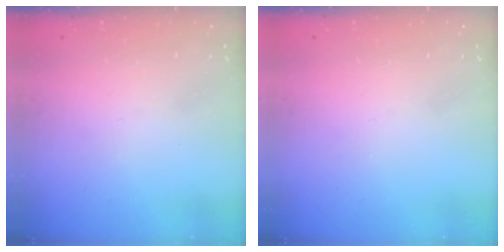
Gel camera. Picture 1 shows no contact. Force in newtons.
{"total": 0.0}